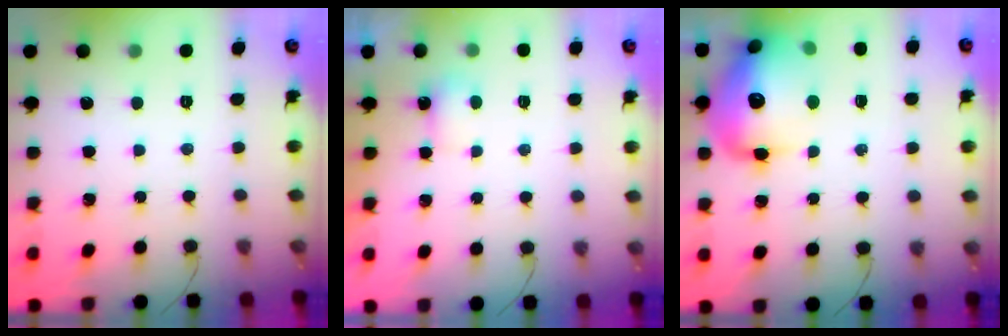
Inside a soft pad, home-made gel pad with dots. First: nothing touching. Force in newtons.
{"total": 3.5, "press": 3.3, "slide": 1.2}
{"total": 20.2, "press": 19.7, "slide": 4.3}